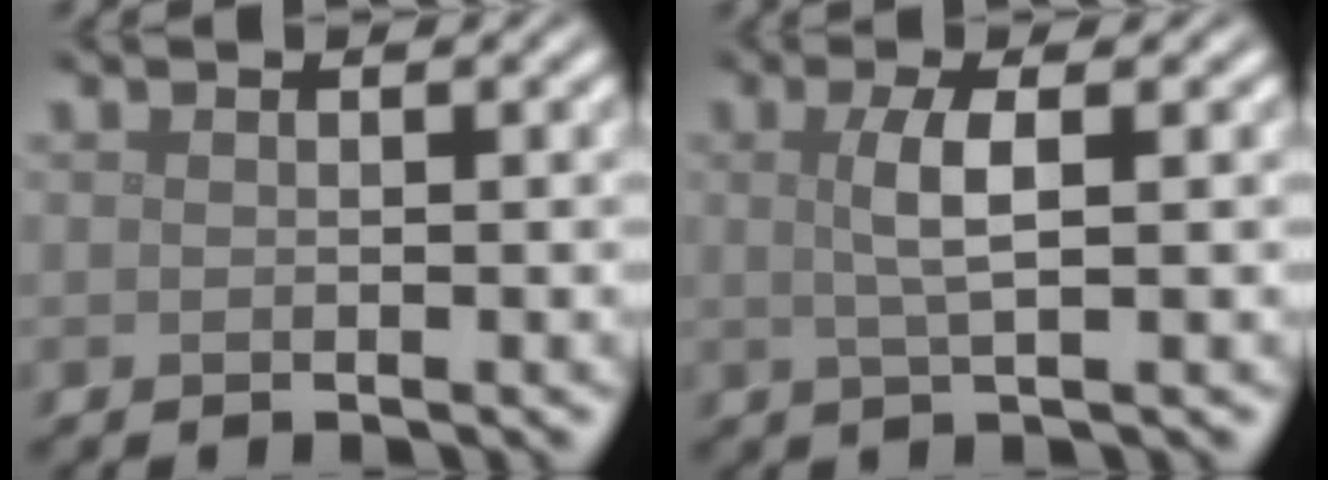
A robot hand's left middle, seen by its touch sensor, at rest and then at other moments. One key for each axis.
{"total": 2.9, "fx": 0.4, "fy": 0.7, "fz": 2.7, "tx": -0.051, "ty": 0.003, "tz": 0.006}